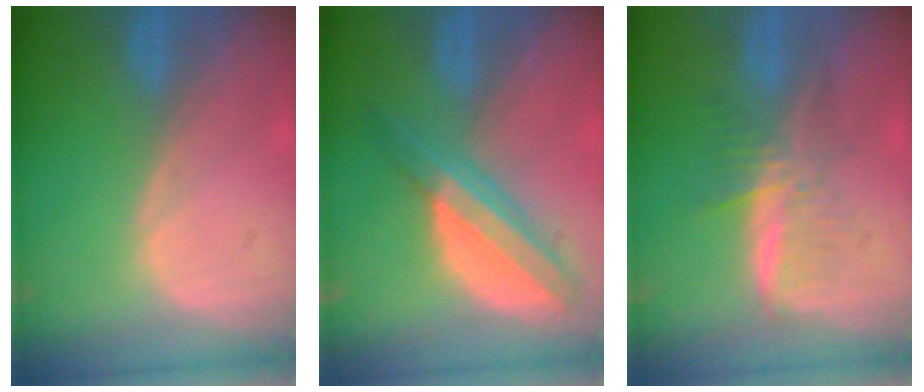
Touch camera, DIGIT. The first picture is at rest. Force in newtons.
{"total": 7.8, "press": 6.6, "slide": 4.1}
{"total": 5.9, "press": 5.6, "slide": 2.0}